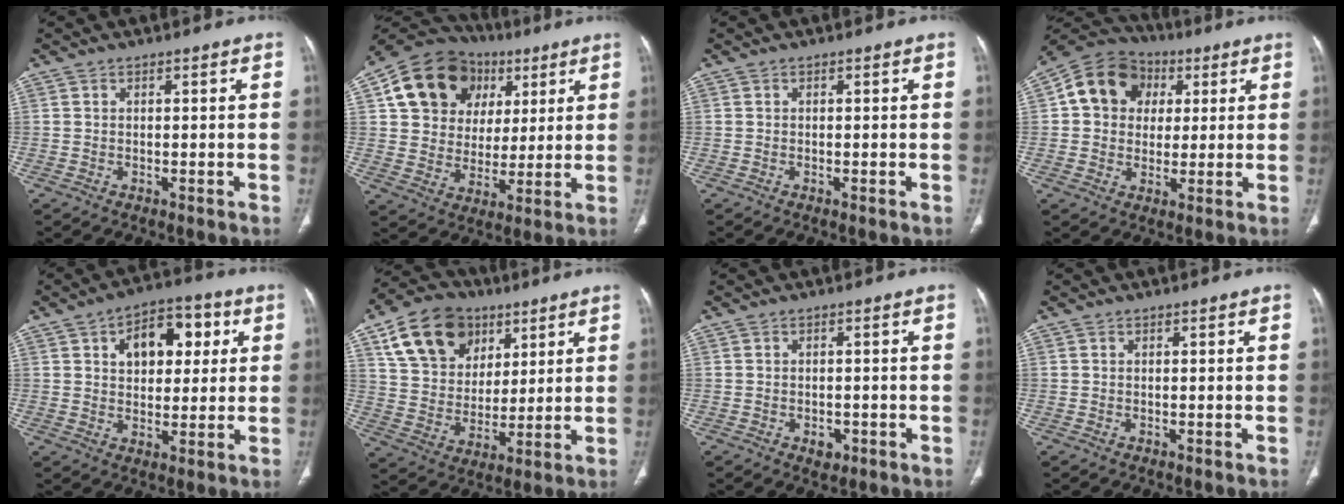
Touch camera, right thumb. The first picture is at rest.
{"total": 19.3, "force": [7.3, 15.5, 8.8], "torque": [-0.116, 0.018, 0.128]}
{"total": 0.0}
{"total": 12.8, "force": [2.9, 10.9, 6.1], "torque": [-0.084, 0.012, 0.040]}
{"total": 12.3, "force": [3.9, 7.6, 8.8], "torque": [-0.086, 0.007, 0.056]}
{"total": 17.6, "force": [8.6, 12.8, 8.5], "torque": [-0.128, -0.015, 0.157]}
{"total": 2.4, "force": [-1.0, 1.7, 1.4], "torque": [-0.010, 0.003, -0.008]}
{"total": 0.0}